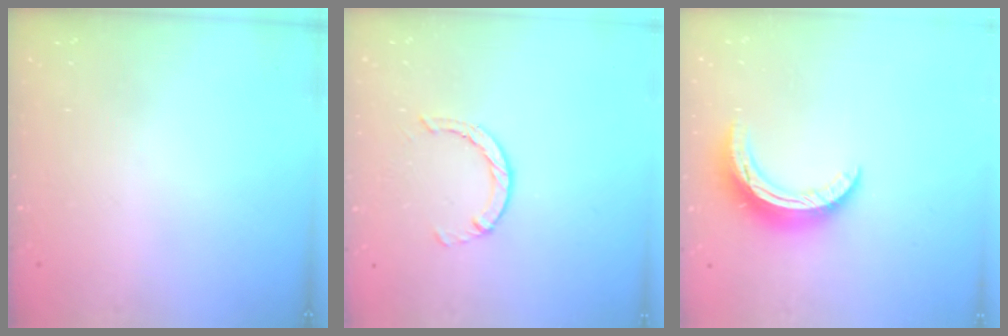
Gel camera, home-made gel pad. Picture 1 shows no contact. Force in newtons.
{"total": 2.5, "press": 2.4, "slide": 0.4}
{"total": 10.8, "press": 10.8, "slide": 0.5}